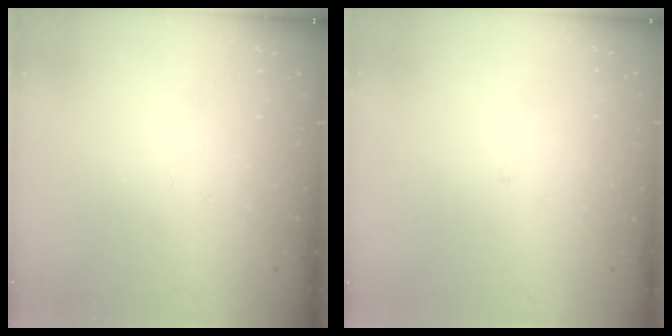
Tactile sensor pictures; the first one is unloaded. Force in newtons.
{"total": 2.0, "press": 2.0, "slide": 0.2}